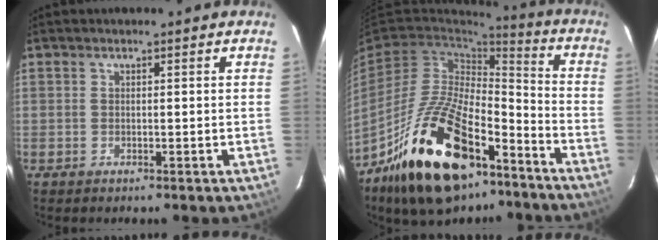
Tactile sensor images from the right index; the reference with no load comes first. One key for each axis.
{"total": 25.1, "fx": -15.2, "fy": 11.7, "fz": 16.2, "tx": -0.302, "ty": 0.003, "tz": -0.244}